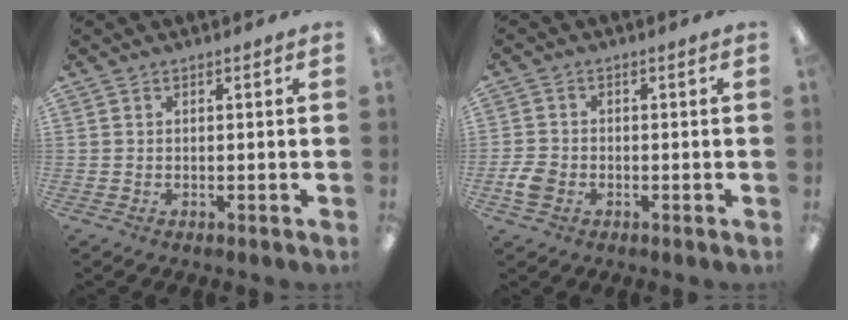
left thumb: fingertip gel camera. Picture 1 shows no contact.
{"total": 4.5, "force": [-1.6, 3.4, 2.5], "torque": [-0.058, 0.004, -0.032]}